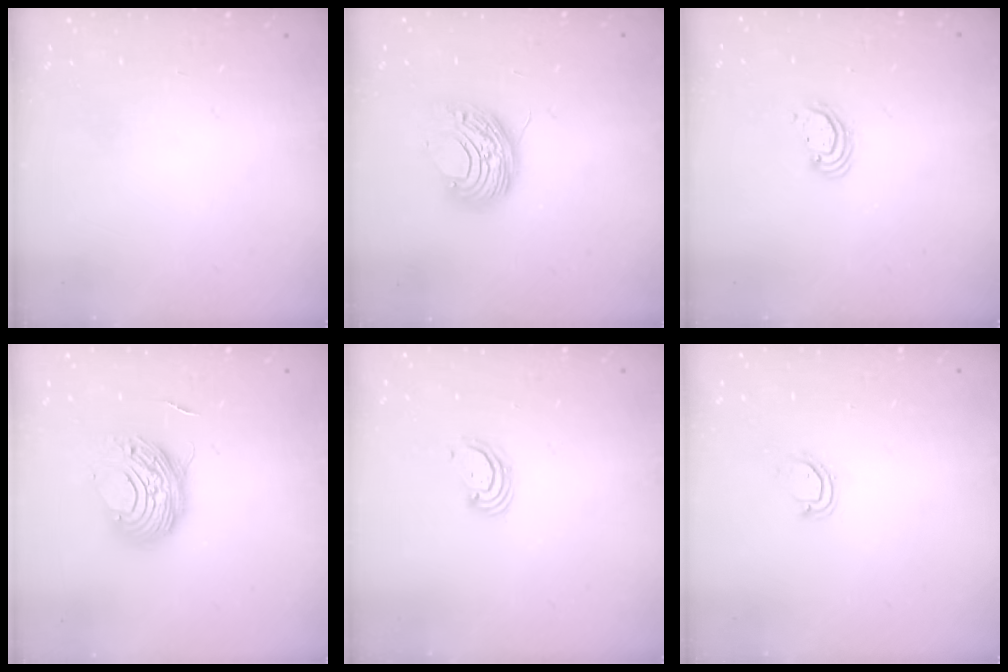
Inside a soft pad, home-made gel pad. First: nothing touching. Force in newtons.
{"total": 9.0, "press": 9.0, "slide": 0.5}
{"total": 2.4, "press": 2.4, "slide": 0.1}
{"total": 10.0, "press": 10.0, "slide": 0.8}
{"total": 2.8, "press": 2.8, "slide": 0.3}
{"total": 3.9, "press": 3.9, "slide": 0.3}